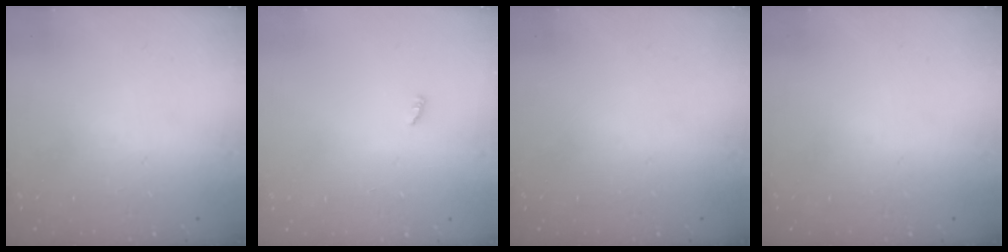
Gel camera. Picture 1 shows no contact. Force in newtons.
{"total": 2.3, "press": 2.3, "slide": 0.2}
{"total": 0.0}
{"total": 0.0}